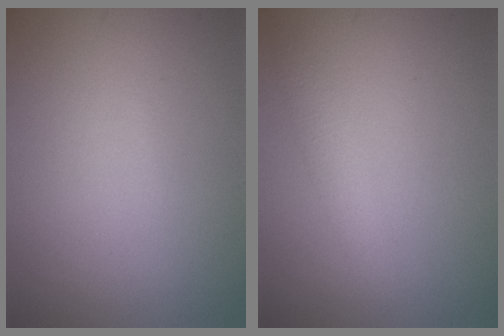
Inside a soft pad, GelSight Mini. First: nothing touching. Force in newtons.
{"total": 2.0, "press": 2.0, "slide": 0.1}